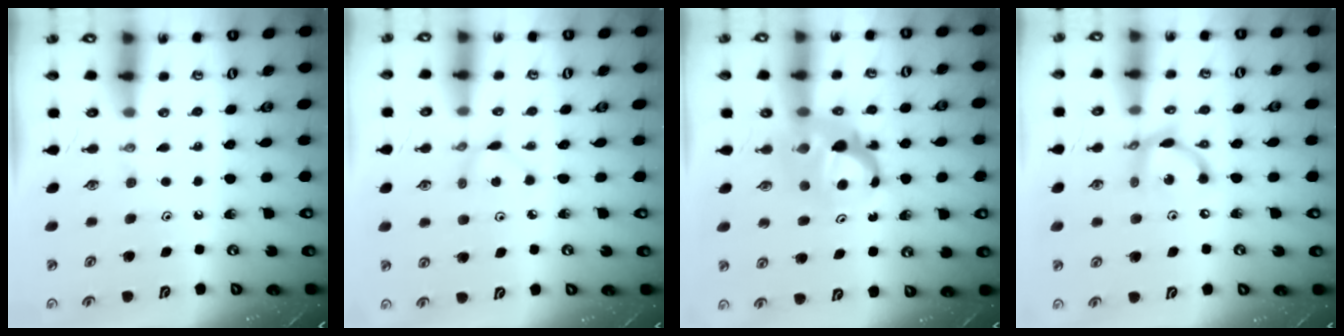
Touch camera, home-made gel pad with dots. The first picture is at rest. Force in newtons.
{"total": 2.8, "press": 2.8, "slide": 0.3}
{"total": 6.6, "press": 6.6, "slide": 0.5}
{"total": 11.0, "press": 10.9, "slide": 0.9}